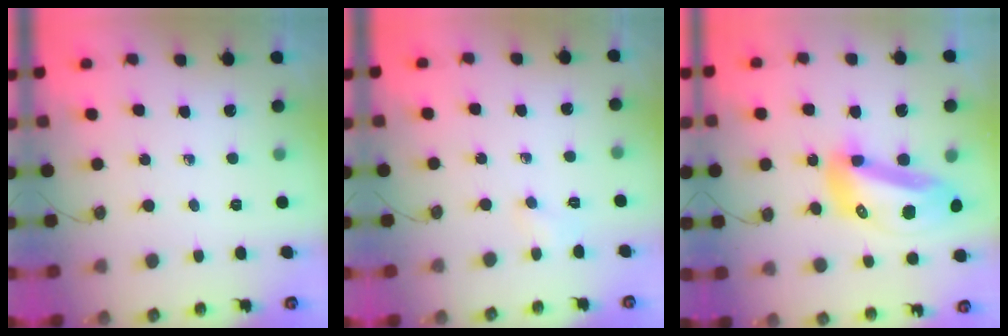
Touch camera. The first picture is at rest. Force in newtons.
{"total": 11.3, "press": 3.8, "slide": 10.7}
{"total": 16.2, "press": 16.1, "slide": 1.9}